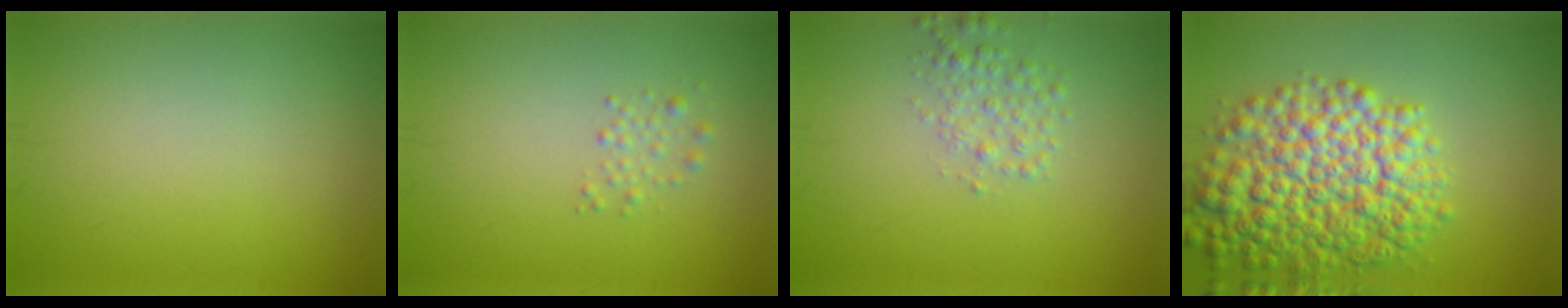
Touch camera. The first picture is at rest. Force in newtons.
{"total": 1.5, "press": 1.5, "slide": 0.0}
{"total": 2.1, "press": 2.1, "slide": 0.0}
{"total": 9.3, "press": 9.3, "slide": 0.2}